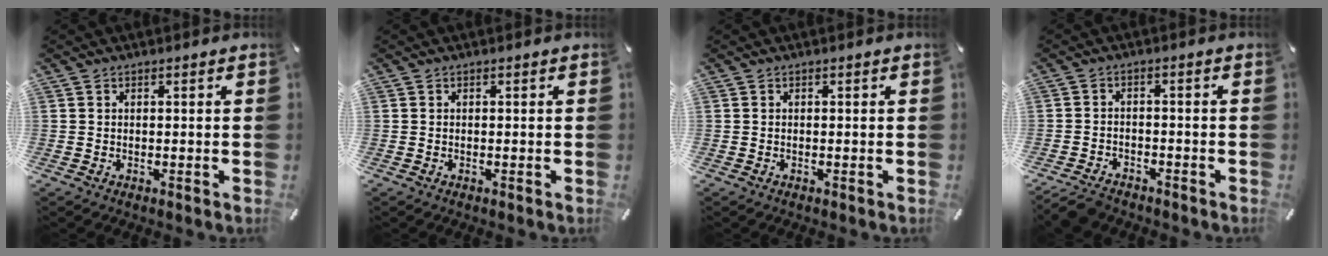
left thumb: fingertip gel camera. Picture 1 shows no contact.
{"total": 0.0}
{"total": 0.0}
{"total": 4.5, "force": [-4.0, 1.7, 1.2], "torque": [-0.035, 0.012, -0.080]}